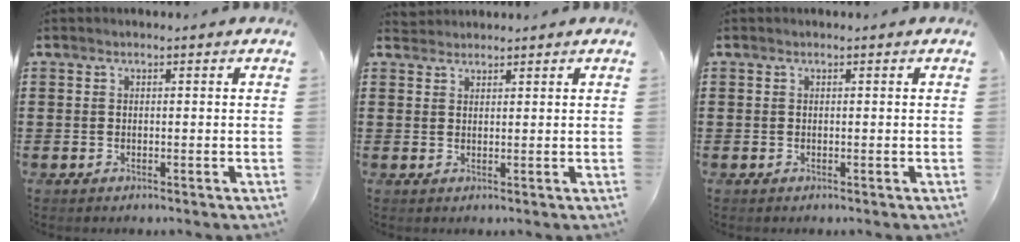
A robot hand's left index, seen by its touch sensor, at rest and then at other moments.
{"total": 1.6, "force": [1.5, 0.4, -0.1], "torque": [-0.001, 0.003, 0.031]}
{"total": 0.0}